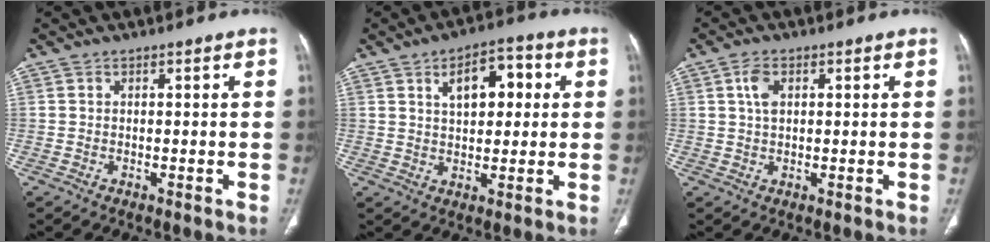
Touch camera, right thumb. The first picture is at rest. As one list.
[{"total": 9.2, "force": [2.9, 5.1, 7.2], "torque": [-0.079, 0.005, 0.041]}, {"total": 3.6, "force": [1.2, 2.1, 2.6], "torque": [-0.050, 0.003, 0.024]}]